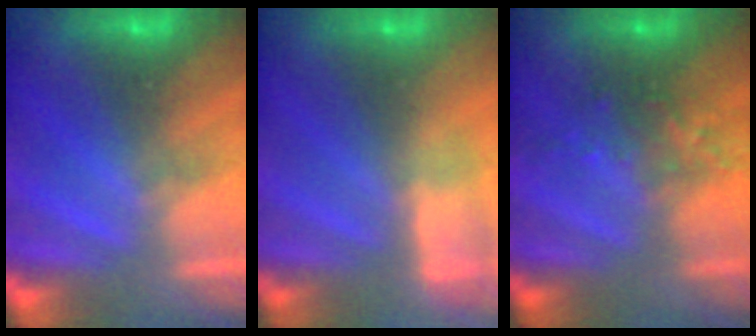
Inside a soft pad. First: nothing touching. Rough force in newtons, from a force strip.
{"total": 2.9}
{"total": 2.4}